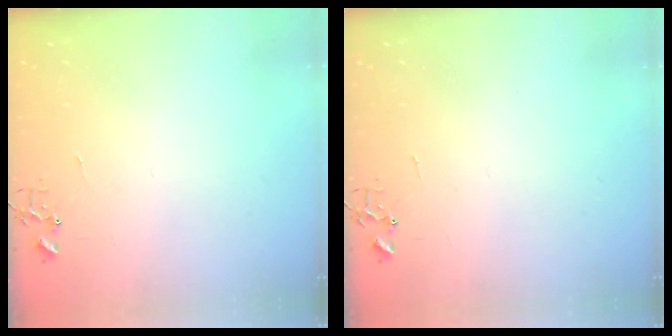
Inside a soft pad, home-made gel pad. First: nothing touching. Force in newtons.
{"total": 0.0}